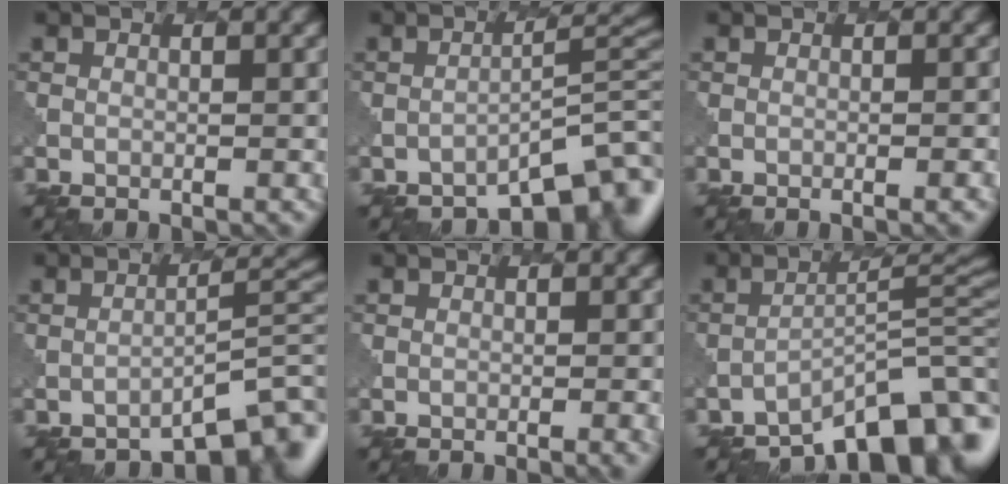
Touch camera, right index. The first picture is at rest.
{"total": 5.6, "force": [-4.5, 1.3, 3.0], "torque": [-0.031, 0.010, -0.070]}
{"total": 2.2, "force": [-0.6, 0.9, 1.9], "torque": [-0.006, 0.010, -0.013]}
{"total": 4.8, "force": [-4.0, 0.9, 2.5], "torque": [-0.027, 0.013, -0.060]}
{"total": 2.0, "force": [-0.8, 0.8, 1.7], "torque": [-0.006, 0.008, -0.011]}
{"total": 10.2, "force": [-8.2, 2.7, 5.5], "torque": [-0.066, 0.007, -0.135]}